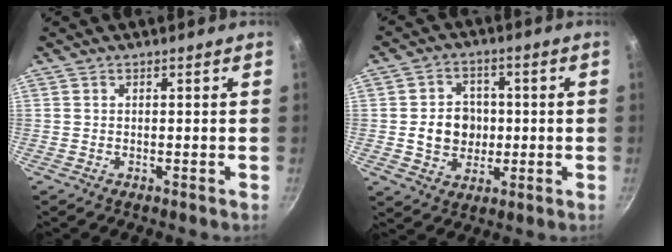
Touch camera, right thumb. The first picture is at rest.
{"total": 8.9, "force": [-0.3, 7.7, 4.5], "torque": [-0.043, 0.008, -0.004]}